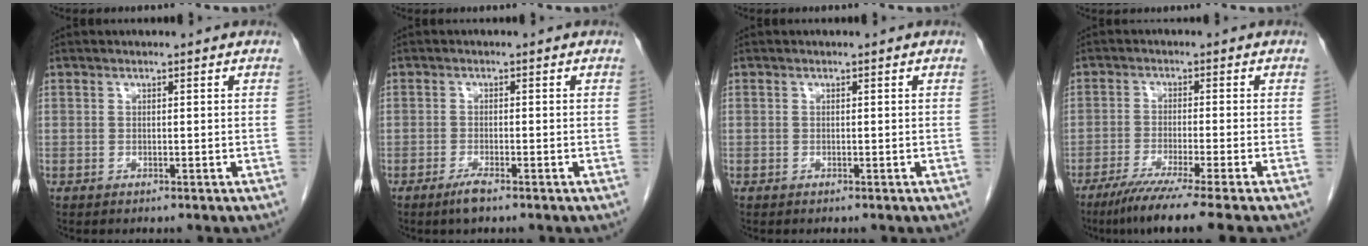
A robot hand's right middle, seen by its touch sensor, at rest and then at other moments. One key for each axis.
{"total": 2.1, "fx": -1.5, "fy": 0.2, "fz": 1.5, "tx": -0.033, "ty": -0.003, "tz": -0.030}
{"total": 0.0}
{"total": 9.4, "fx": -7.1, "fy": -1.7, "fz": 5.9, "tx": -0.083, "ty": -0.029, "tz": -0.112}